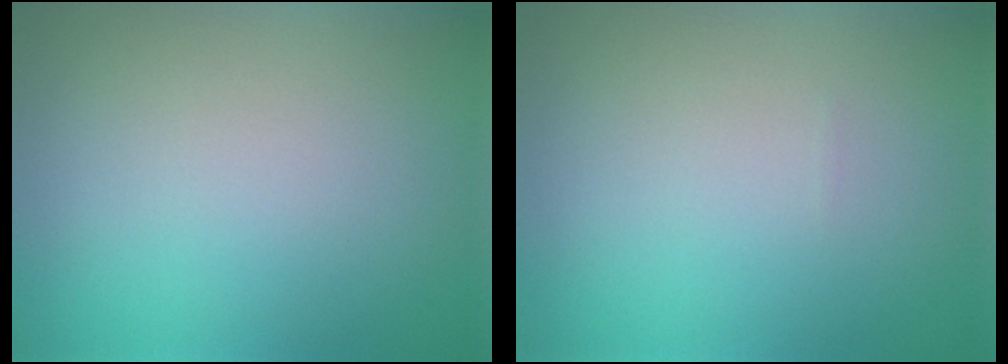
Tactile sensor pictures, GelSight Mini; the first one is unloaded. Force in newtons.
{"total": 0.0}